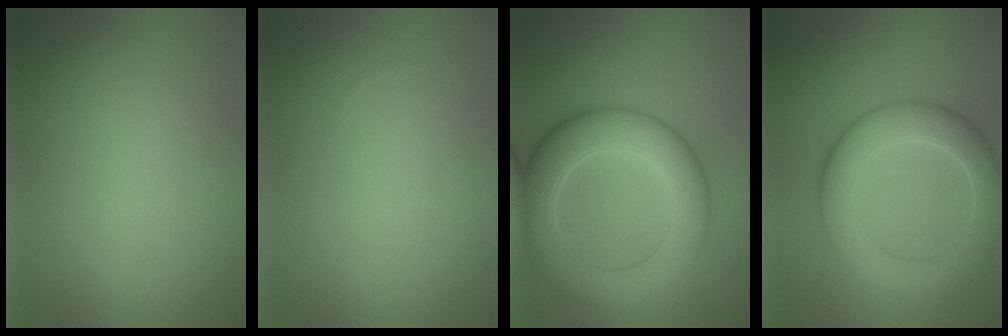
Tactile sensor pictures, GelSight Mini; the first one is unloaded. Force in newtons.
{"total": 0.0}
{"total": 7.9, "press": 7.9, "slide": 0.3}
{"total": 6.2, "press": 6.2, "slide": 0.3}